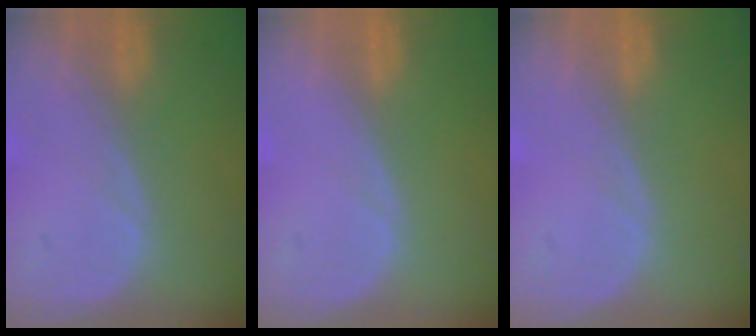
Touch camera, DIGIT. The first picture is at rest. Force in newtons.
{"total": 0.0}
{"total": 0.0}